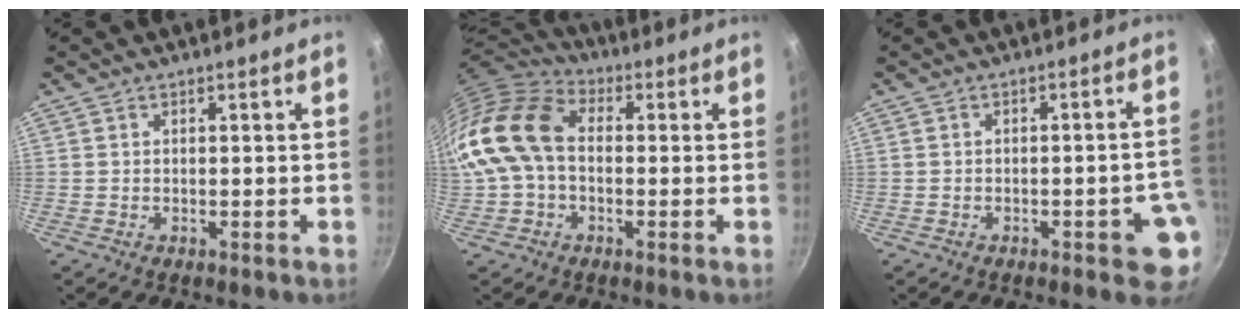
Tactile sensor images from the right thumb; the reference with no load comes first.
{"total": 16.9, "force": [-0.2, 12.0, 11.9], "torque": [-0.229, 0.039, -0.019]}
{"total": 6.8, "force": [-2.3, 2.3, 6.0], "torque": [-0.056, 0.023, -0.021]}